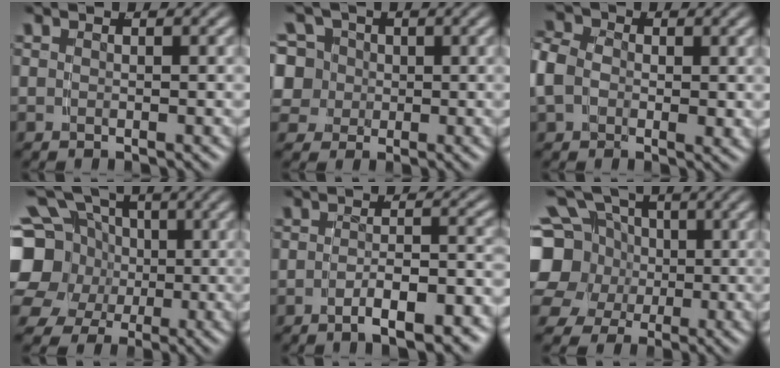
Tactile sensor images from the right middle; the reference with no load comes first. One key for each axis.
{"total": 9.0, "fx": 0.2, "fy": 8.3, "fz": 3.4, "tx": -0.097, "ty": -0.035, "tz": 0.009}
{"total": 4.3, "fx": 0.1, "fy": 3.5, "fz": 2.5, "tx": -0.066, "ty": -0.008, "tz": 0.000}
{"total": 11.8, "fx": 0.8, "fy": 10.2, "fz": 5.8, "tx": -0.121, "ty": -0.032, "tz": 0.012}
{"total": 4.7, "fx": -3.9, "fy": 0.8, "fz": 2.6, "tx": -0.037, "ty": -0.008, "tz": -0.059}
{"total": 10.8, "fx": 0.4, "fy": 9.6, "fz": 4.9, "tx": -0.112, "ty": -0.034, "tz": 0.007}